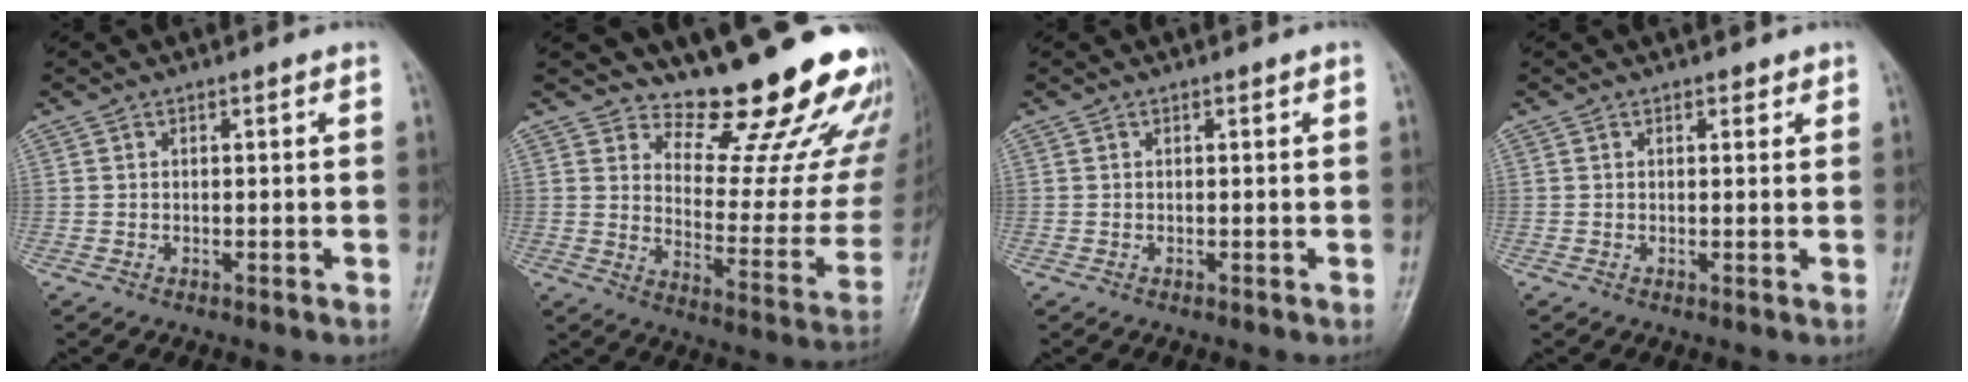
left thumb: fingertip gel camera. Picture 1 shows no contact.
{"total": 20.4, "force": [17.5, 5.7, 8.8], "torque": [-0.063, -0.168, 0.225]}
{"total": 0.0}
{"total": 1.2, "force": [0.8, 0.8, 0.4], "torque": [0.006, -0.005, 0.007]}